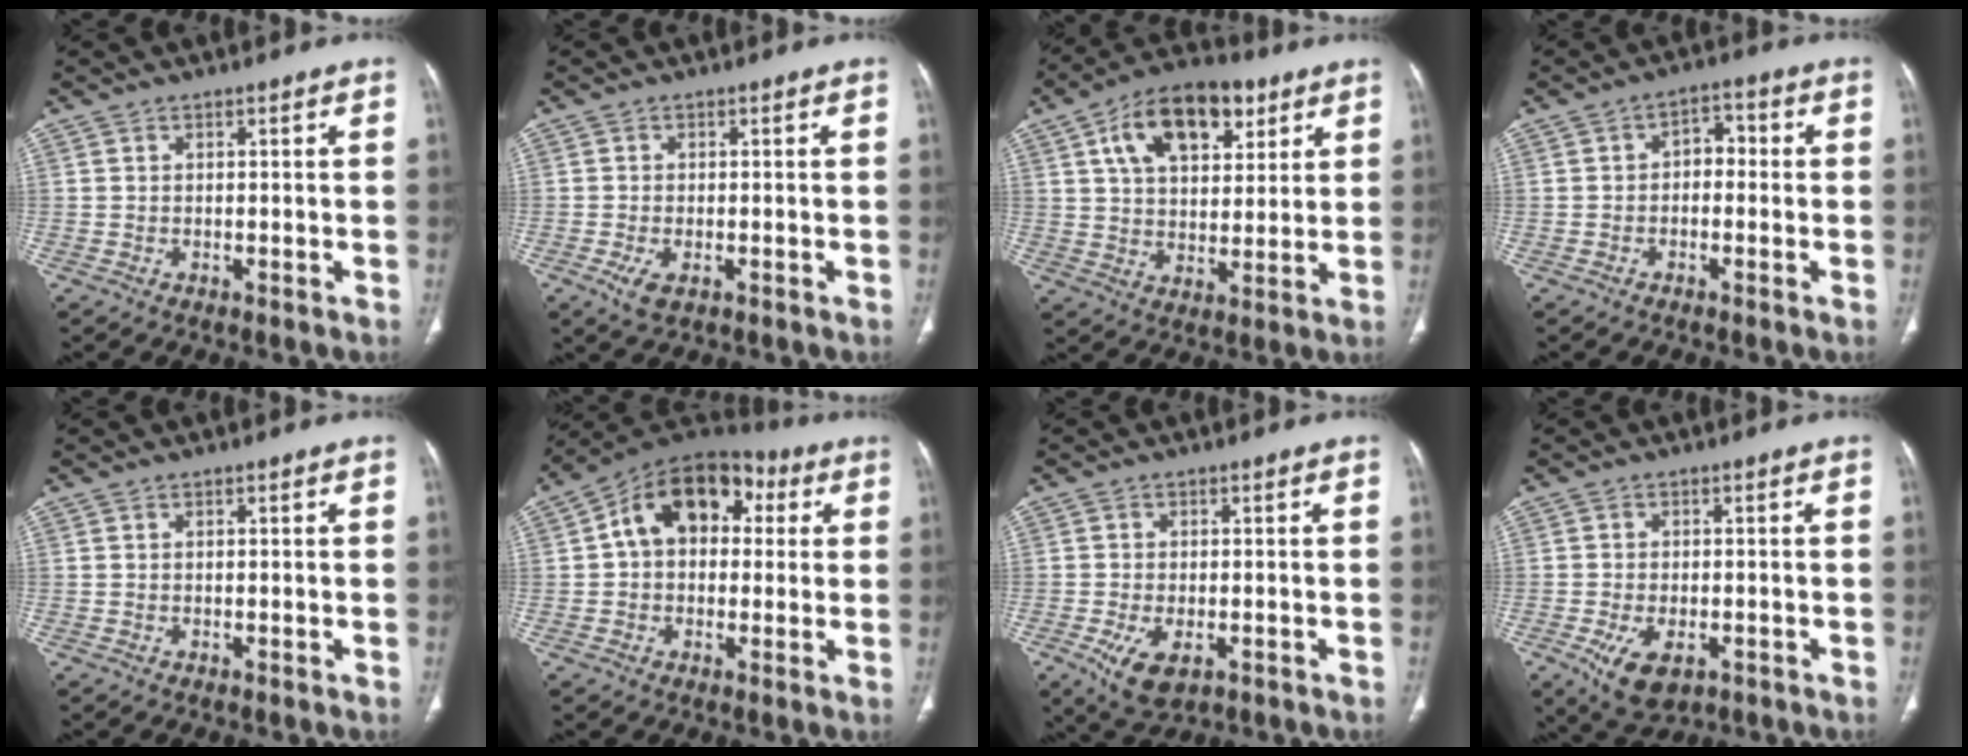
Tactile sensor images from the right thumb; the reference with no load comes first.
{"total": 3.3, "force": [-1.3, 1.6, 2.6], "torque": [-0.056, -0.005, -0.020]}
{"total": 16.5, "force": [7.3, 9.4, 11.4], "torque": [-0.149, -0.009, 0.119]}
{"total": 4.1, "force": [-0.4, 2.9, 2.9], "torque": [-0.029, 0.021, -0.020]}
{"total": 0.0}
{"total": 15.3, "force": [3.4, 10.5, 10.6], "torque": [-0.129, 0.036, 0.044]}
{"total": 6.9, "force": [-2.6, 3.6, 5.3], "torque": [-0.099, -0.006, -0.034]}
{"total": 7.8, "force": [-3.2, 4.3, 5.7], "torque": [-0.099, -0.003, -0.044]}